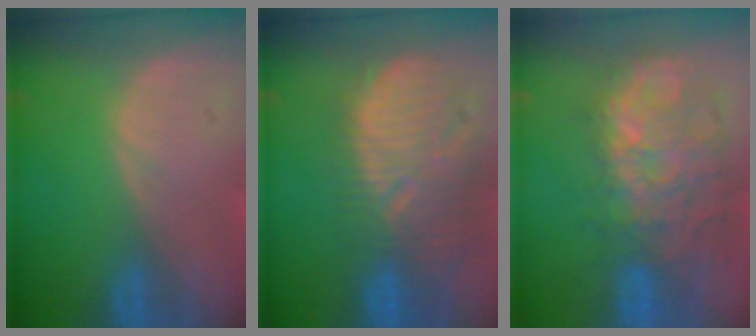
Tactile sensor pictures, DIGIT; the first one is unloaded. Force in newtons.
{"total": 12.6, "press": 11.2, "slide": 5.8}
{"total": 10.9, "press": 10.2, "slide": 3.8}